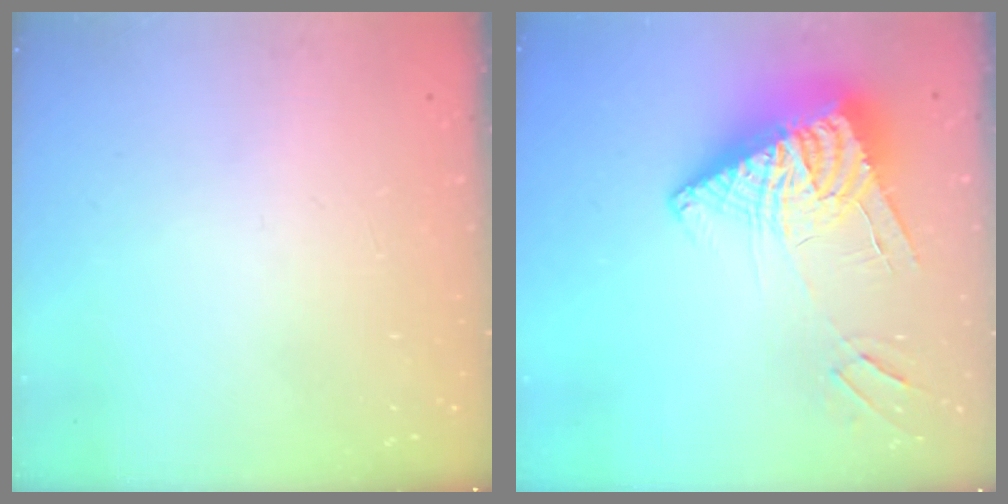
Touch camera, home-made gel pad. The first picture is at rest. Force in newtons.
{"total": 13.6, "press": 13.5, "slide": 1.5}